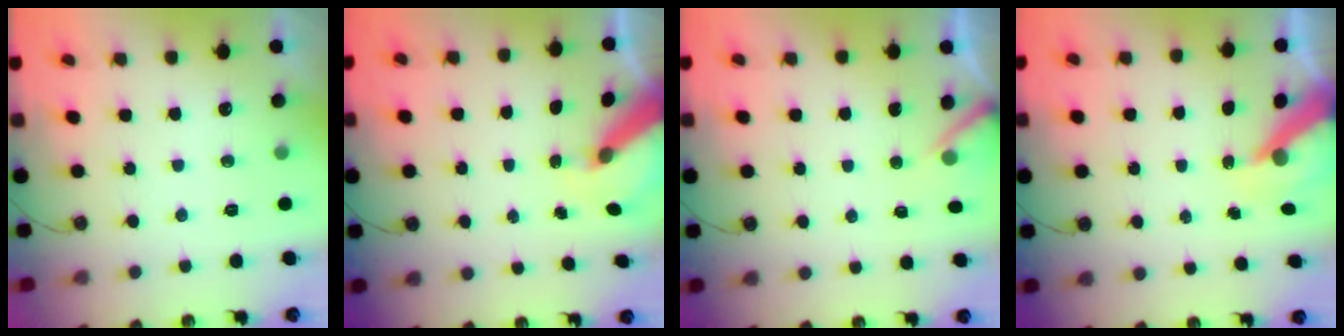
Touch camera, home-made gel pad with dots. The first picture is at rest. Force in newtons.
{"total": 7.4, "press": 7.4, "slide": 0.8}
{"total": 3.6, "press": 3.6, "slide": 0.1}
{"total": 7.7, "press": 7.7, "slide": 0.9}